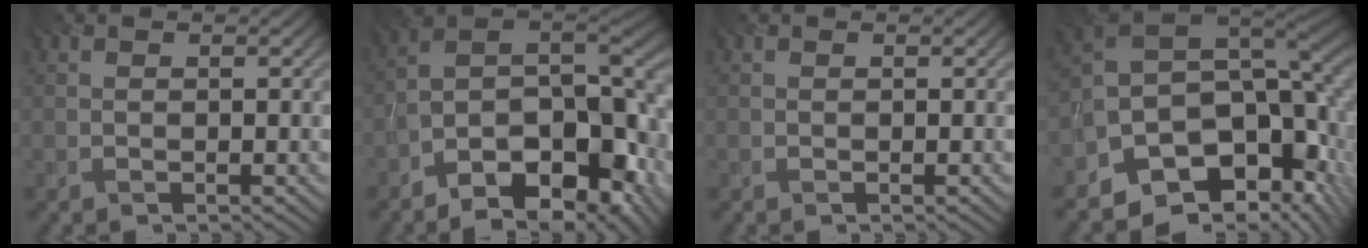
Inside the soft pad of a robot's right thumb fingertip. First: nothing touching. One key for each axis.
{"total": 15.7, "fx": -8.9, "fy": 7.1, "fz": 10.8, "tx": -0.182, "ty": -0.006, "tz": -0.152}
{"total": 0.0}
{"total": 13.6, "fx": -5.6, "fy": 9.3, "fz": 8.2, "tx": -0.152, "ty": -0.033, "tz": -0.093}